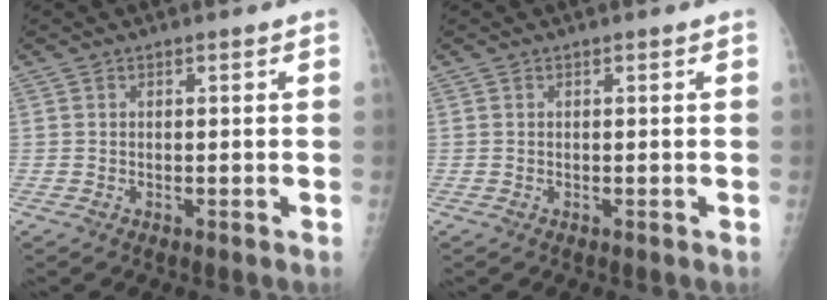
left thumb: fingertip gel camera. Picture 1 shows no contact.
{"total": 0.0}